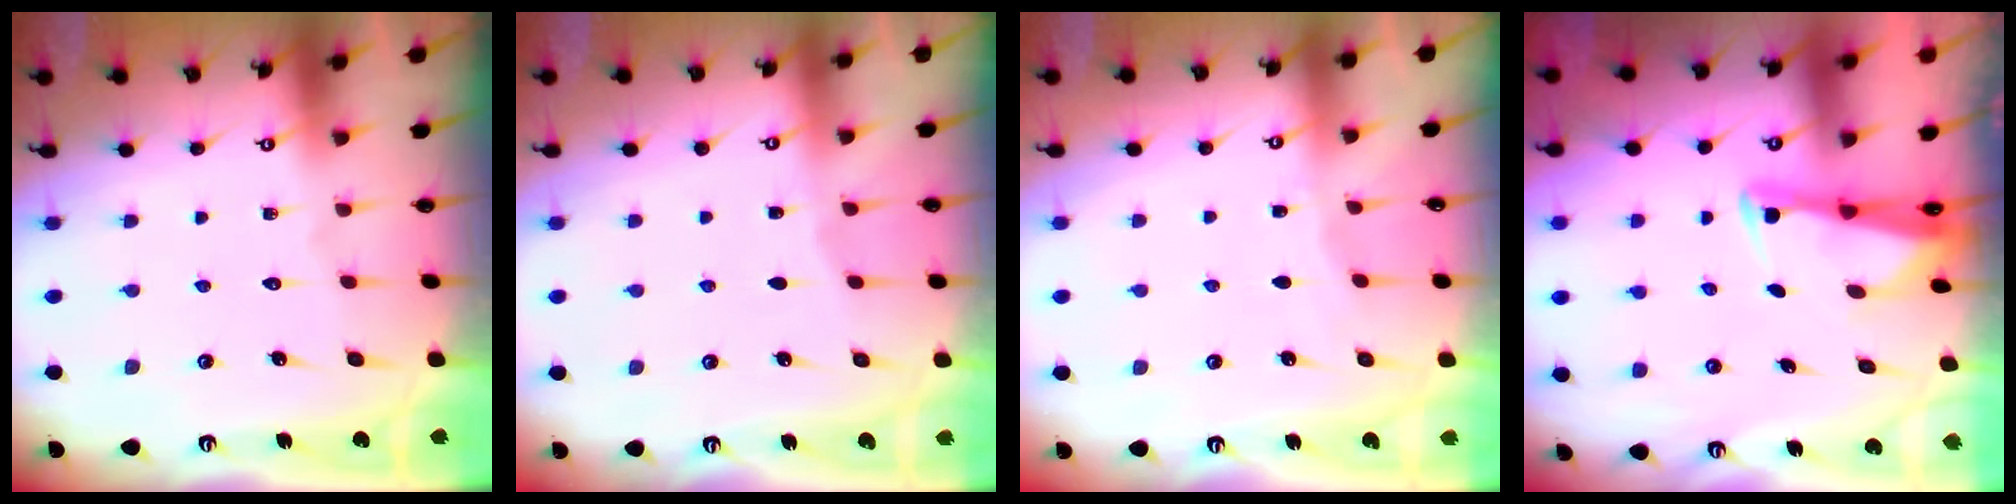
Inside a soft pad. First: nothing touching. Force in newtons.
{"total": 1.8, "press": 1.8, "slide": 0.2}
{"total": 1.8, "press": 1.8, "slide": 0.3}
{"total": 2.8, "press": 2.8, "slide": 0.5}